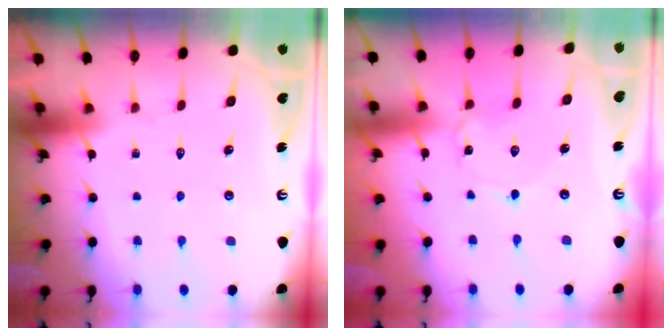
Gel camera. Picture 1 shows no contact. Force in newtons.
{"total": 1.6, "press": 1.6, "slide": 0.1}